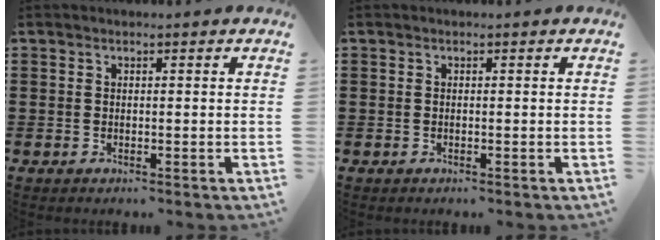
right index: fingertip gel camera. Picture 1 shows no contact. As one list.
[{"total": 0.0}]